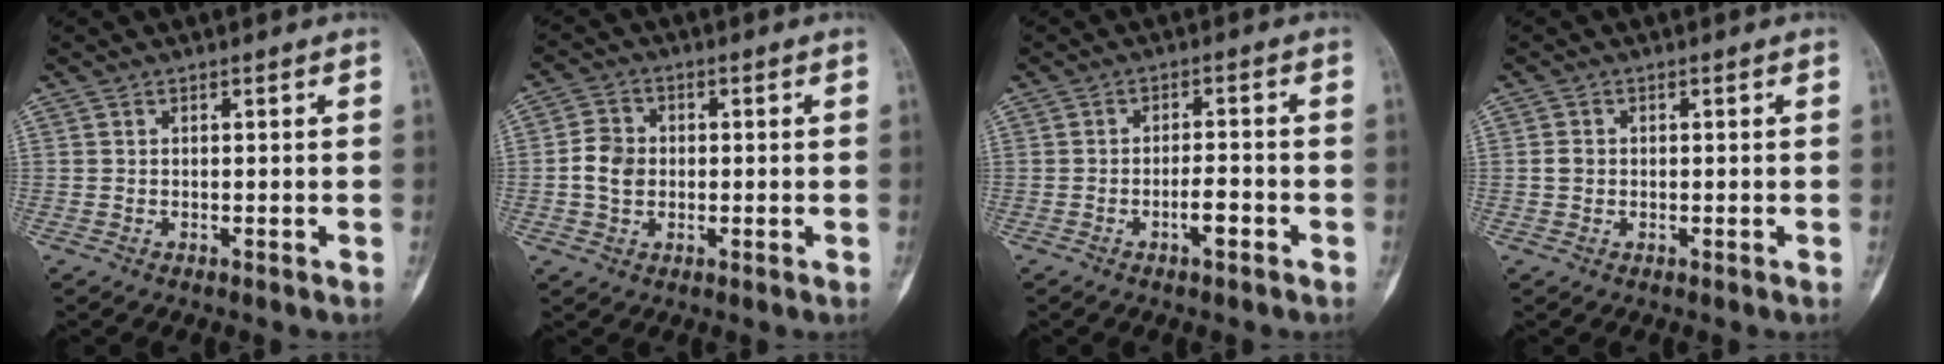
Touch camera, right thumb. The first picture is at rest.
{"total": 5.2, "force": [-0.3, 4.3, 2.9], "torque": [-0.046, 0.010, -0.011]}
{"total": 3.6, "force": [-1.7, 1.1, 3.0], "torque": [-0.047, 0.014, -0.030]}
{"total": 1.5, "force": [-0.1, 1.3, 0.7], "torque": [-0.012, 0.004, -0.001]}